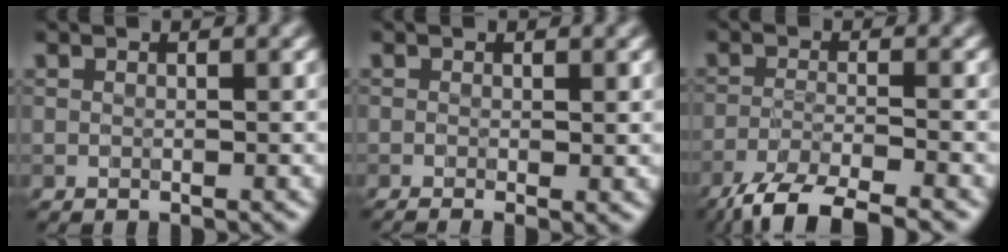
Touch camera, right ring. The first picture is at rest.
{"total": 2.5, "force": [-0.5, 0.9, 2.3], "torque": [-0.028, -0.007, -0.008]}
{"total": 6.0, "force": [-4.7, 1.1, 3.6], "torque": [-0.059, -0.006, -0.095]}